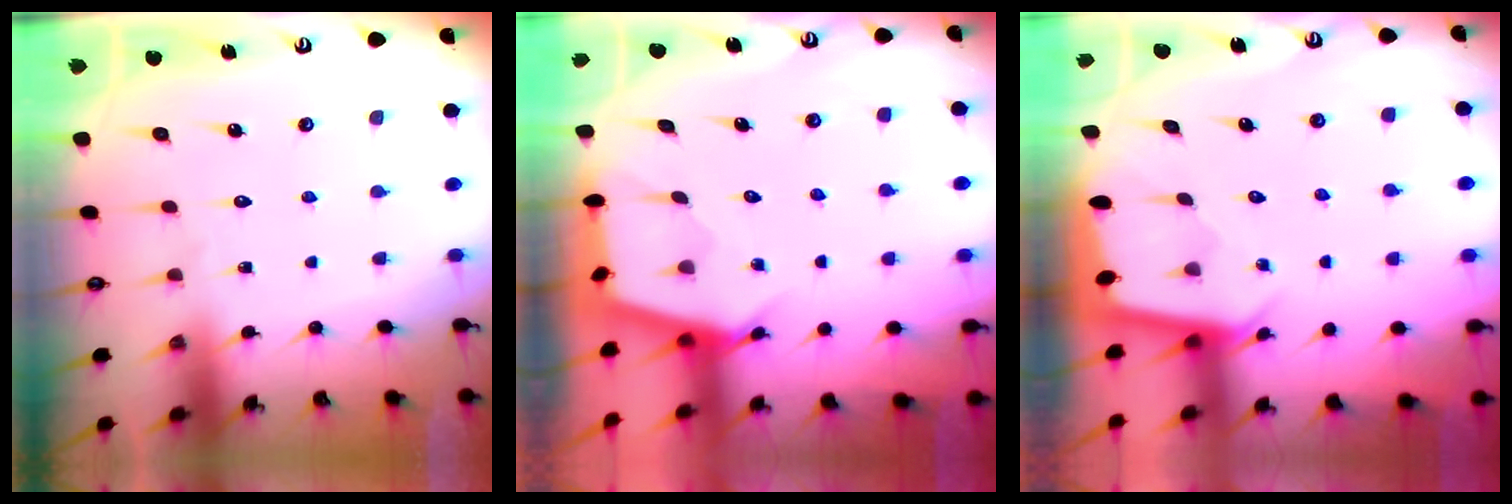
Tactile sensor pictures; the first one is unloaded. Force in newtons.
{"total": 2.6, "press": 2.6, "slide": 0.3}
{"total": 2.1, "press": 2.1, "slide": 0.2}